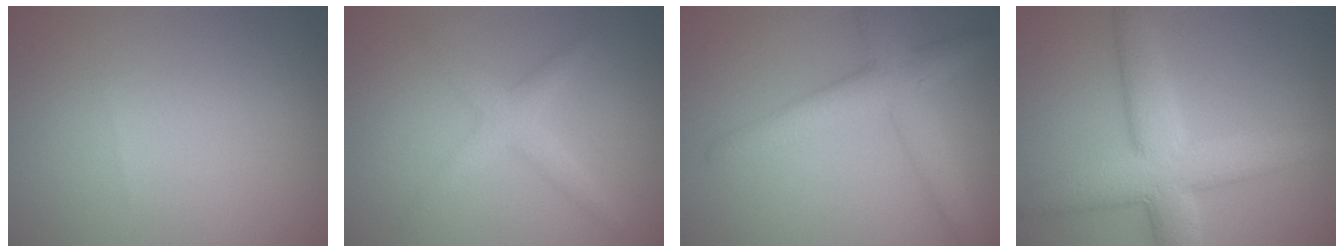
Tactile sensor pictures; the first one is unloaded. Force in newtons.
{"total": 2.6, "press": 2.6, "slide": 0.1}
{"total": 4.4, "press": 4.4, "slide": 0.0}
{"total": 7.7, "press": 7.7, "slide": 0.2}